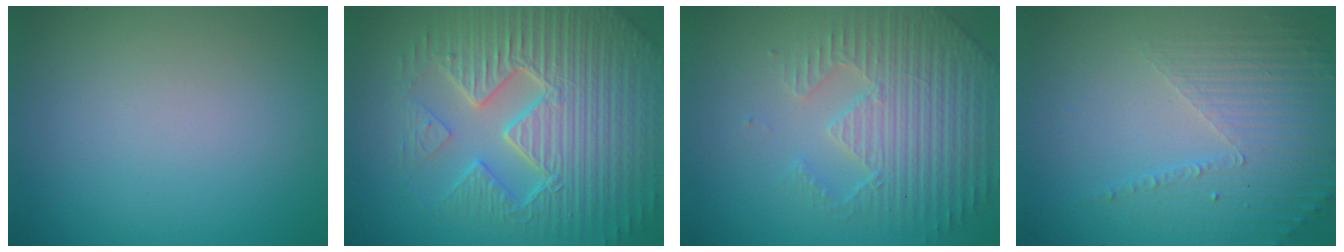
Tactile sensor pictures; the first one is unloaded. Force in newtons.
{"total": 9.5, "press": 6.7, "slide": 6.7}
{"total": 4.5, "press": 4.5, "slide": 0.8}
{"total": 5.2, "press": 3.1, "slide": 4.1}